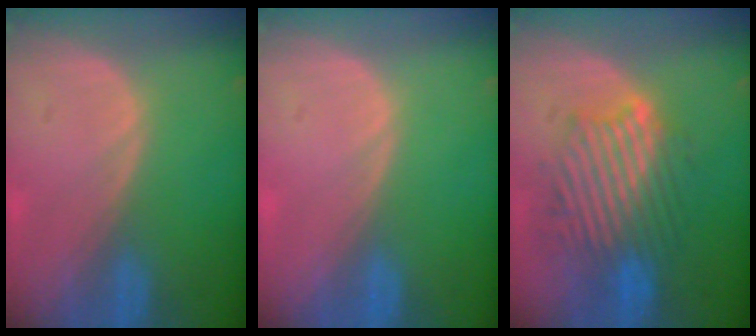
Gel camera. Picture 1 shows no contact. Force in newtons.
{"total": 0.0}
{"total": 9.5, "press": 9.4, "slide": 1.5}